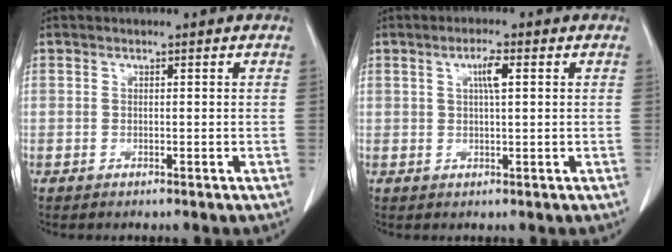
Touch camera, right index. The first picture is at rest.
{"total": 2.9, "force": [0.9, 0.2, 2.8], "torque": [-0.052, 0.002, 0.017]}